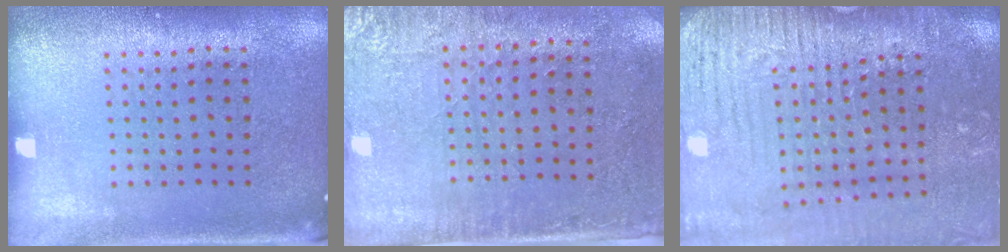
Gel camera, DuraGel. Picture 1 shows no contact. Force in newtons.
{"total": 2.9, "press": 2.4, "slide": 1.6}
{"total": 3.7, "press": 3.7, "slide": 0.5}